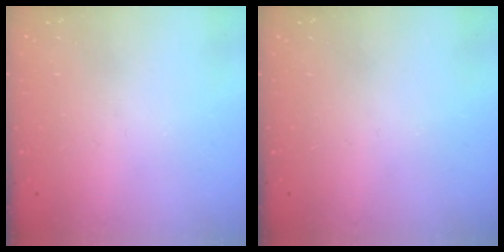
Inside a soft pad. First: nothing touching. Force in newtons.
{"total": 0.0}